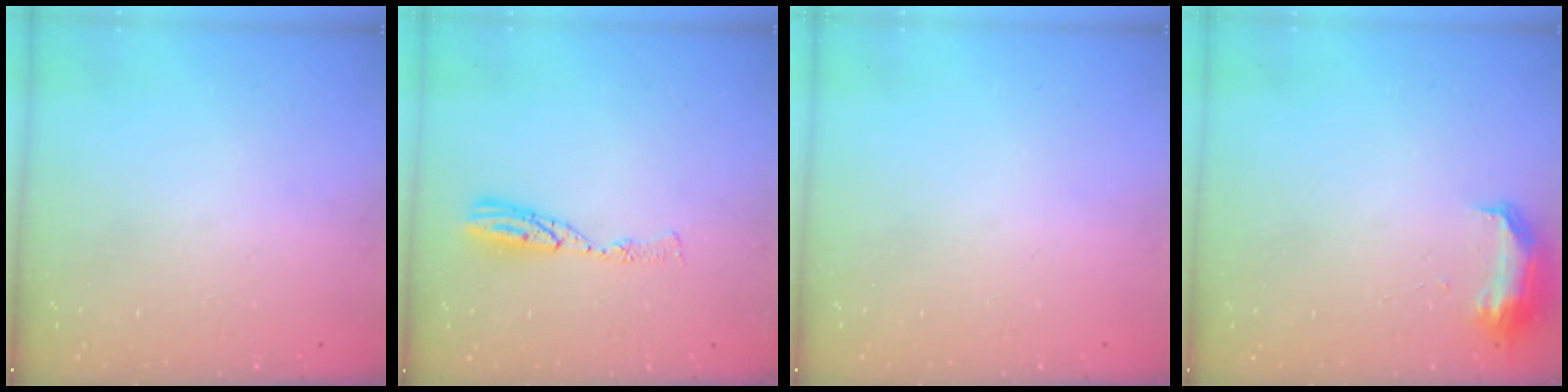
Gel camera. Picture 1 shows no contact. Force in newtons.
{"total": 7.8, "press": 7.8, "slide": 0.8}
{"total": 0.0}
{"total": 8.5, "press": 8.4, "slide": 0.9}